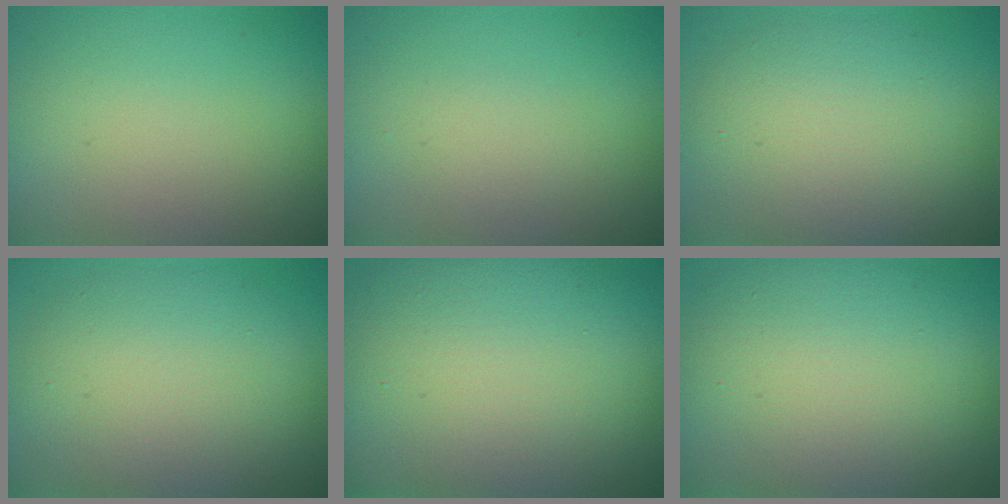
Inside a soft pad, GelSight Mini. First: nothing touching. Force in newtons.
{"total": 0.9, "press": 0.9, "slide": 0.2}
{"total": 7.3, "press": 7.3, "slide": 0.4}
{"total": 8.5, "press": 8.4, "slide": 0.6}
{"total": 16.8, "press": 16.8, "slide": 0.8}
{"total": 12.6, "press": 12.5, "slide": 0.5}